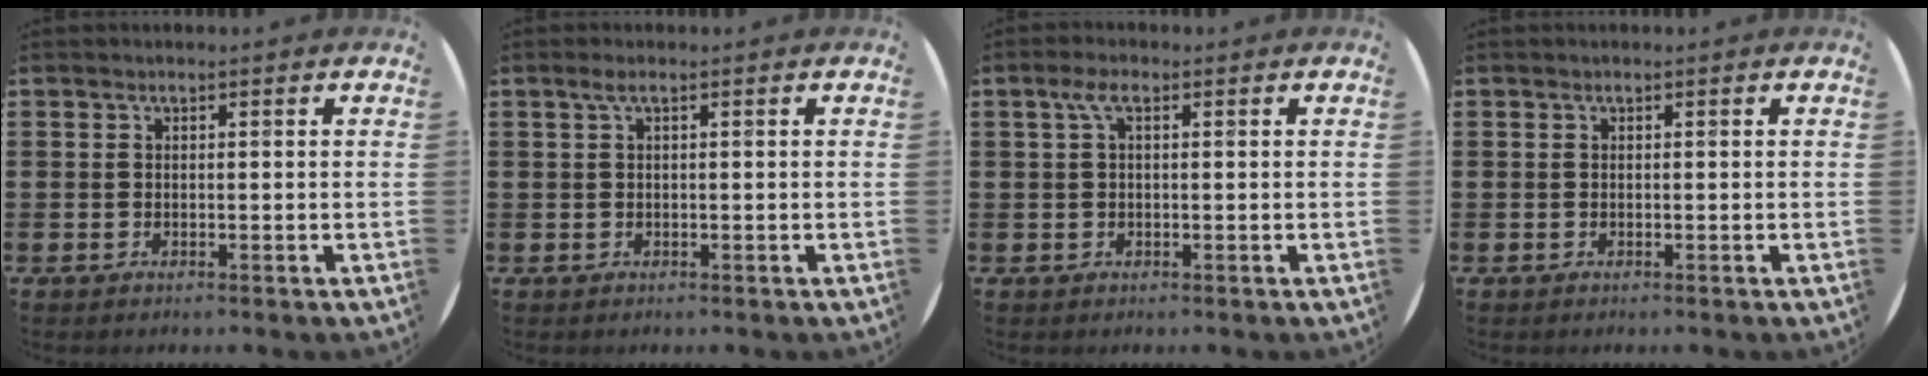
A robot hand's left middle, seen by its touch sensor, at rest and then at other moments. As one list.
[{"total": 1.0, "force": [0.3, 0.1, 1.0], "torque": [-0.019, 0.002, 0.005]}, {"total": 2.2, "force": [0.8, 0.8, 1.9], "torque": [-0.042, 0.007, 0.012]}, {"total": 0.0}]